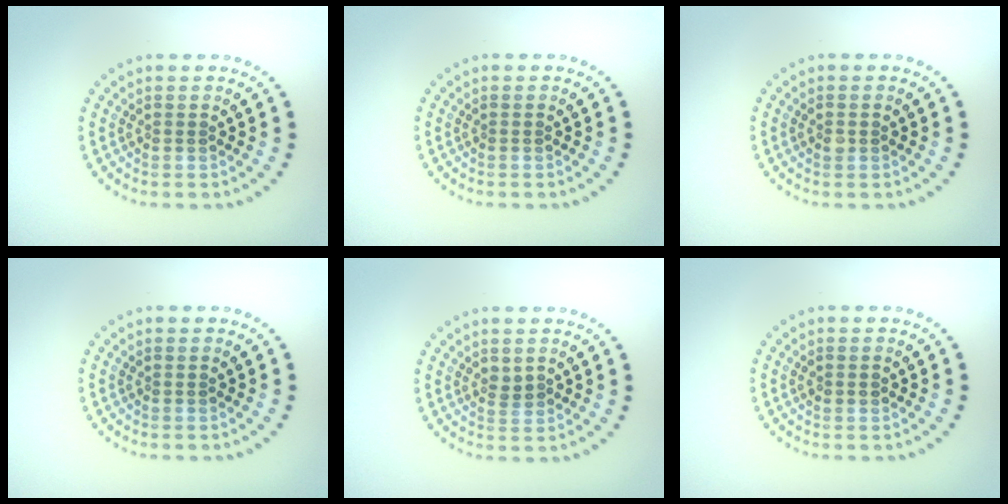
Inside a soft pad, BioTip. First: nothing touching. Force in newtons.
{"total": 0.0}
{"total": 0.8, "press": 0.8, "slide": 0.1}
{"total": 0.0}
{"total": 1.2, "press": 1.1, "slide": 0.3}
{"total": 1.1, "press": 1.1, "slide": 0.0}